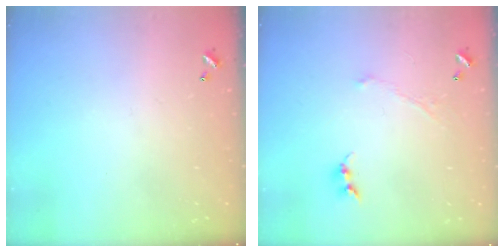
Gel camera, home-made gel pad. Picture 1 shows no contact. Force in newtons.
{"total": 1.0, "press": 0.9, "slide": 0.4}